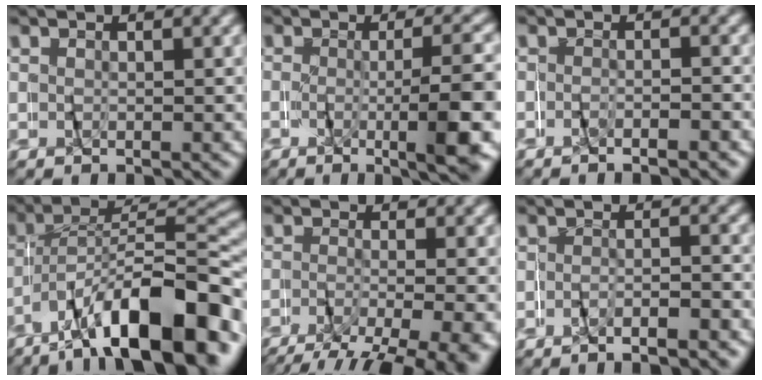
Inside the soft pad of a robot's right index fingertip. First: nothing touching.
{"total": 5.8, "force": [-2.0, 0.1, 5.4], "torque": [-0.050, 0.001, -0.031]}
{"total": 1.6, "force": [-1.5, -0.4, -0.1], "torque": [0.004, 0.011, -0.036]}
{"total": 12.5, "force": [-6.8, 5.1, 9.2], "torque": [-0.152, -0.008, -0.097]}
{"total": 6.4, "force": [-4.4, 1.9, 4.2], "torque": [-0.060, -0.020, -0.061]}
{"total": 2.6, "force": [-2.6, -0.1, 0.2], "torque": [0.006, 0.016, -0.057]}